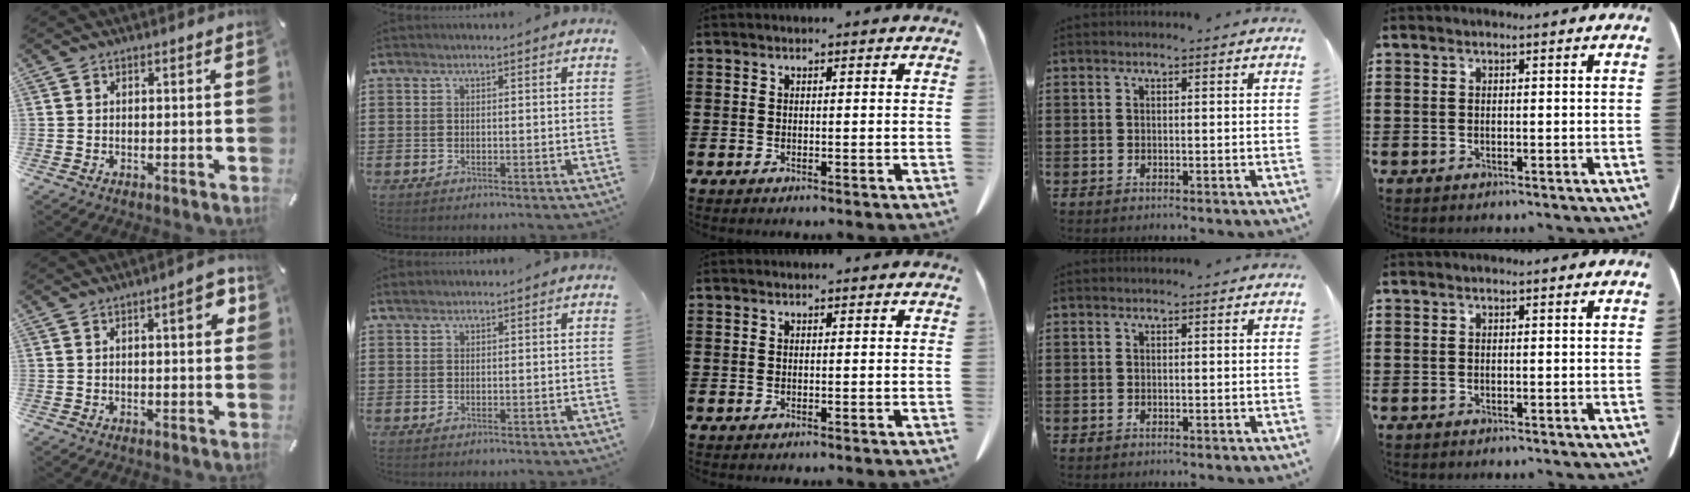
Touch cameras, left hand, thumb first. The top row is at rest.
{"thumb": {"total": 5.6, "force": [1.6, 1.9, 5.0], "torque": [-0.059, -0.005, 0.016]}, "index": {"total": 1.4, "force": [1.2, 0.4, 0.3], "torque": [-0.010, 0.003, 0.024]}}